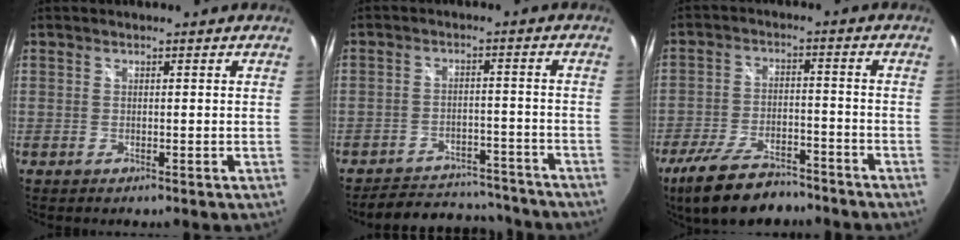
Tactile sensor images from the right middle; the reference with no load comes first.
{"total": 15.1, "force": [-13.5, 5.0, 4.4], "torque": [-0.097, 0.021, -0.169]}
{"total": 13.7, "force": [-10.6, 5.0, 7.1], "torque": [-0.160, -0.018, -0.183]}